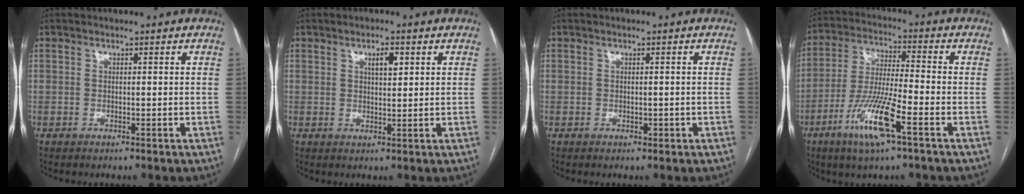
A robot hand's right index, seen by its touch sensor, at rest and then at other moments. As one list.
[{"total": 2.8, "force": [1.3, 0.9, 2.4], "torque": [-0.040, 0.000, 0.021]}, {"total": 1.0, "force": [-0.3, 0.7, 0.7], "torque": [-0.009, 0.000, -0.002]}, {"total": 11.6, "force": [-5.6, 0.8, 10.1], "torque": [-0.204, -0.015, -0.108]}]